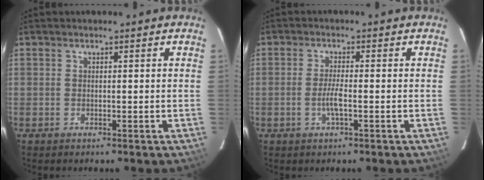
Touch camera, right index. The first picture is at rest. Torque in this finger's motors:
{"motor_torque": [0.28, 0.10, 0.17, 0.07]}